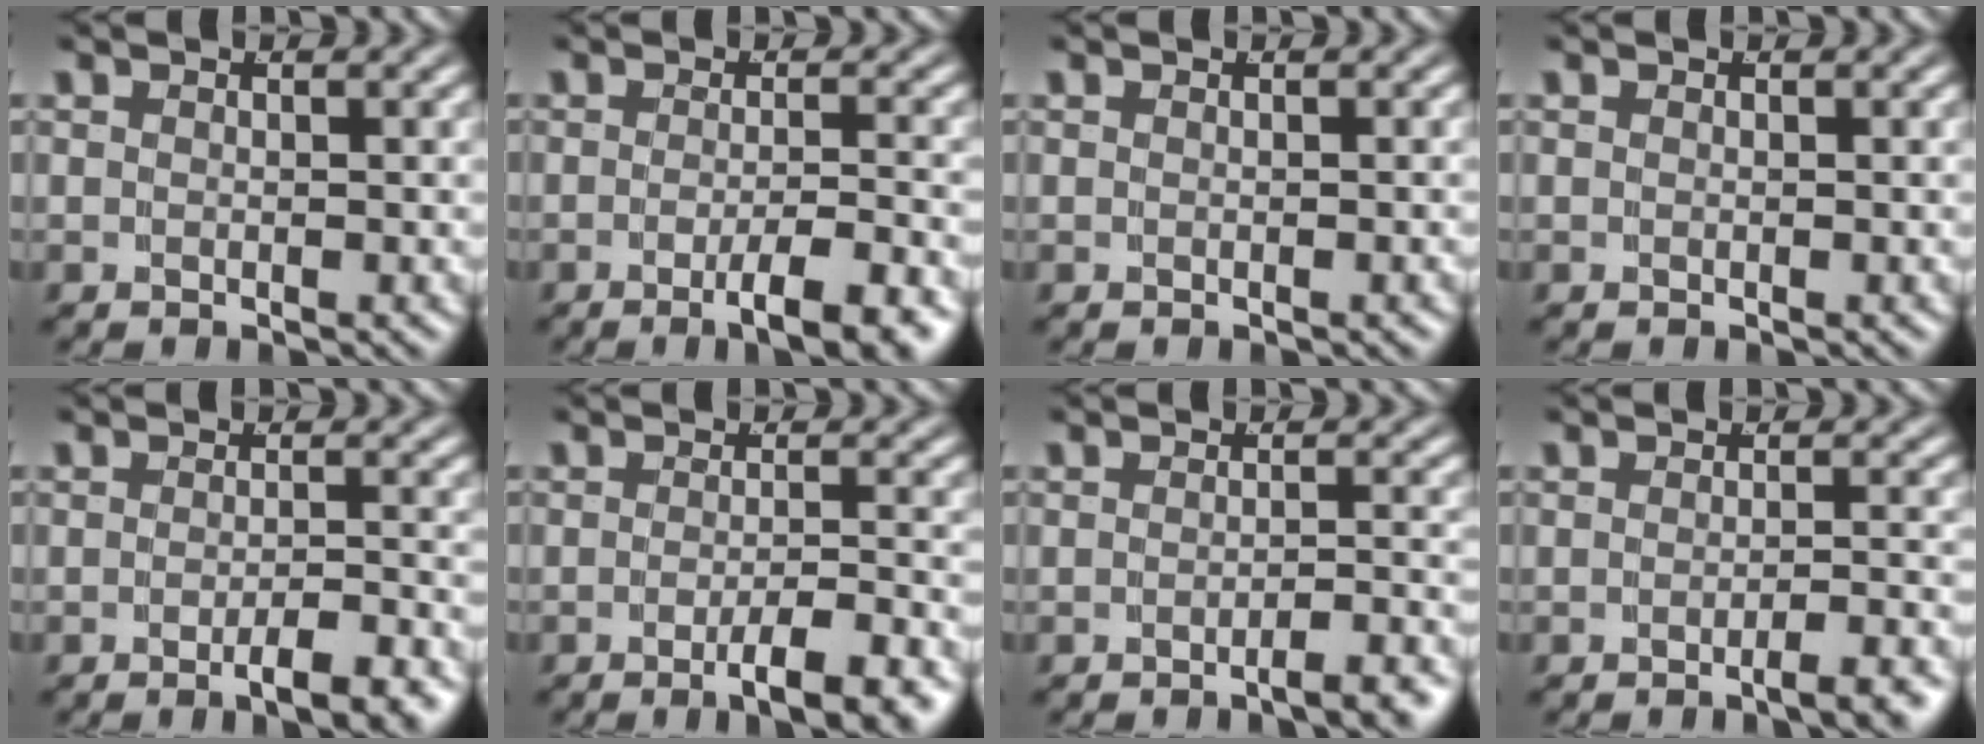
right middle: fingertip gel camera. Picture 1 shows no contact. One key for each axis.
{"total": 4.7, "fx": -3.1, "fy": 0.4, "fz": 3.5, "tx": -0.046, "ty": -0.009, "tz": -0.047}
{"total": 0.0}
{"total": 0.0}
{"total": 3.2, "fx": -2.3, "fy": 0.1, "fz": 2.1, "tx": -0.025, "ty": 0.000, "tz": -0.040}
{"total": 4.3, "fx": -2.9, "fy": 0.3, "fz": 3.1, "tx": -0.041, "ty": -0.006, "tz": -0.046}
{"total": 2.6, "fx": -2.2, "fy": 0.0, "fz": 1.4, "tx": -0.013, "ty": 0.006, "tz": -0.040}
{"total": 2.5, "fx": -1.9, "fy": -0.1, "fz": 1.6, "tx": -0.015, "ty": 0.008, "tz": -0.035}